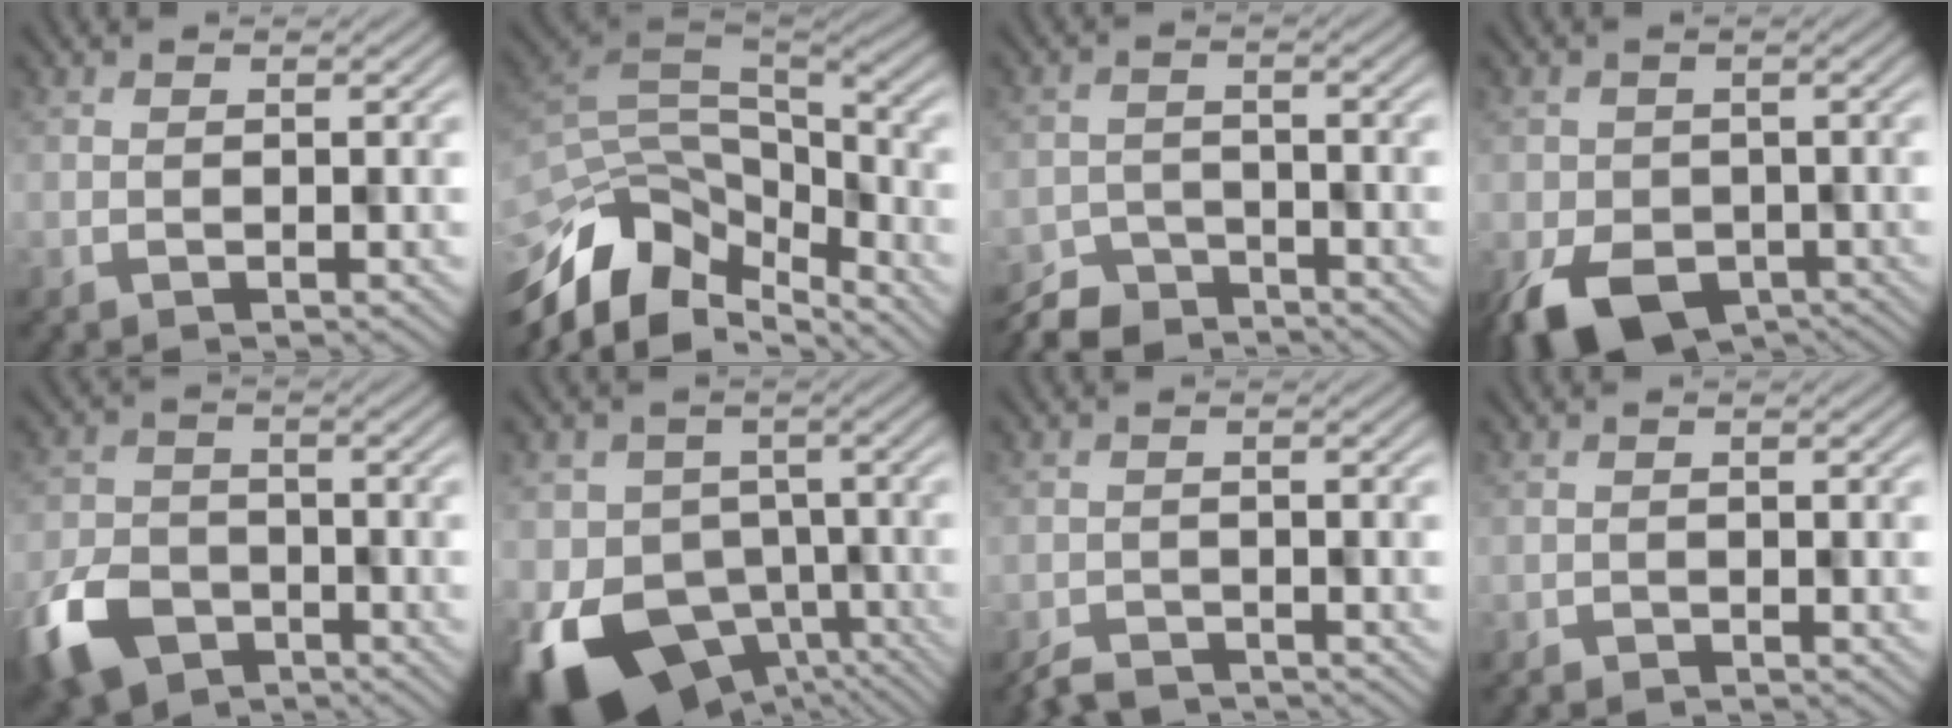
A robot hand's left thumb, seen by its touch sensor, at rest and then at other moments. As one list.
[{"total": 12.3, "force": [-6.9, 6.8, 7.5], "torque": [-0.203, -0.023, -0.106]}, {"total": 5.1, "force": [-4.9, 1.6, 0.3], "torque": [-0.001, -0.012, -0.081]}, {"total": 8.1, "force": [-4.3, 5.3, 4.4], "torque": [-0.091, -0.036, -0.057]}, {"total": 8.0, "force": [-5.3, 5.0, 3.3], "torque": [-0.081, -0.022, -0.104]}, {"total": 13.9, "force": [-6.7, 10.3, 6.6], "torque": [-0.142, -0.052, -0.077]}, {"total": 2.7, "force": [-2.7, 0.5, 0.1], "torque": [-0.007, -0.011, -0.046]}, {"total": 1.0, "force": [-0.9, 0.1, -0.4], "torque": [0.006, -0.005, -0.013]}]